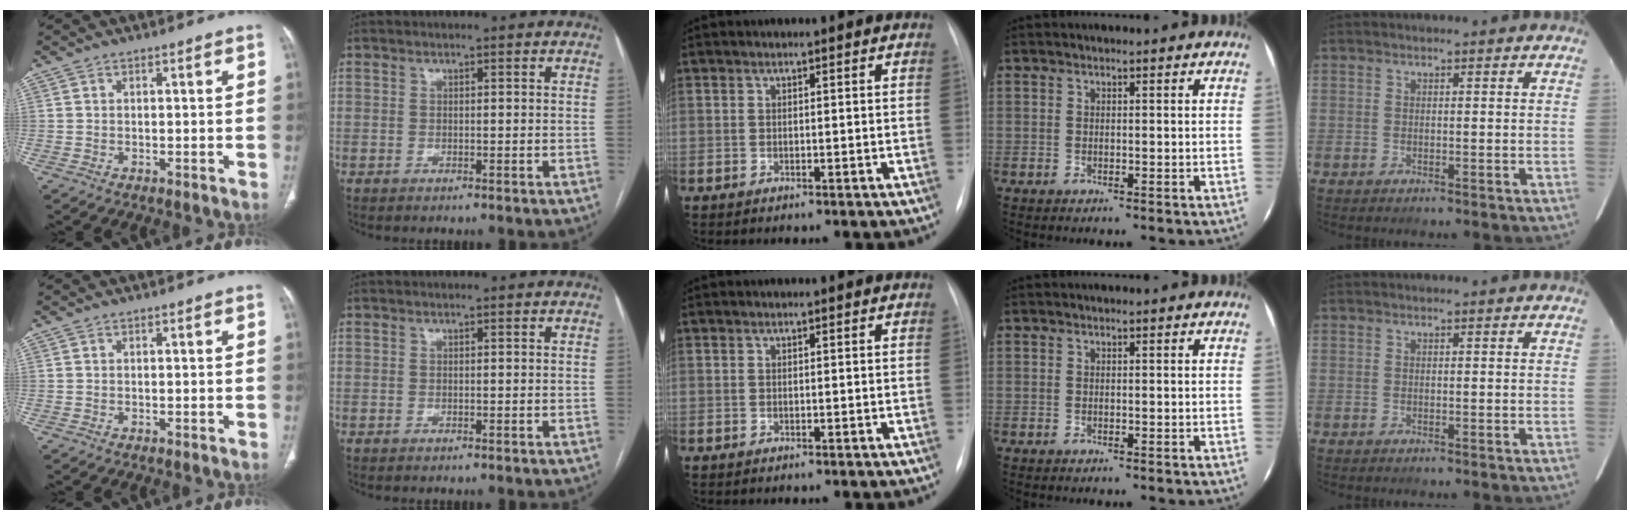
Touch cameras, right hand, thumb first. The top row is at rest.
{}